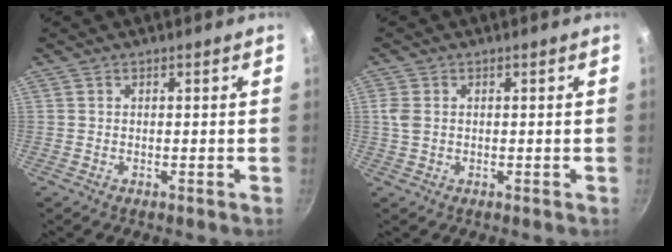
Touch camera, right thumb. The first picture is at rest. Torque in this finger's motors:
{"motor_torque": [0.24, 0.04, 0.44, -0.18, 0.00]}